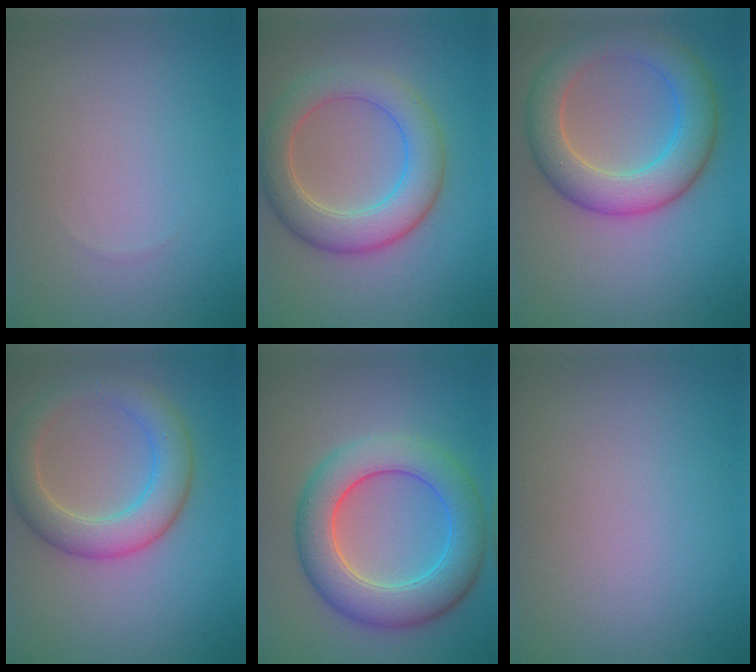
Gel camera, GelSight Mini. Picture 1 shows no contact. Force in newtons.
{"total": 6.0, "press": 6.0, "slide": 0.2}
{"total": 6.6, "press": 6.6, "slide": 0.2}
{"total": 5.2, "press": 5.2, "slide": 0.2}
{"total": 7.3, "press": 7.3, "slide": 0.3}
{"total": 0.0}